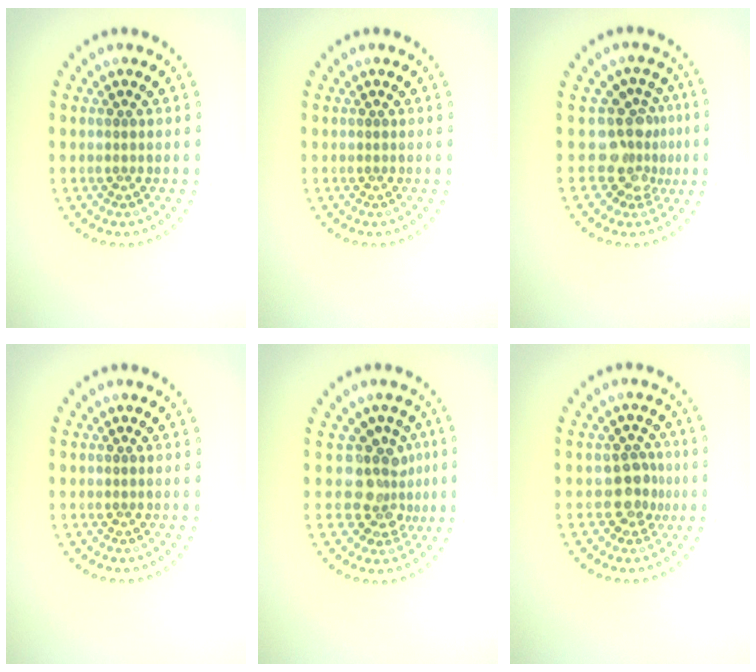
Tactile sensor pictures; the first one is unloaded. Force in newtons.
{"total": 0.0}
{"total": 3.6, "press": 2.4, "slide": 2.7}
{"total": 0.0}
{"total": 3.8, "press": 2.8, "slide": 2.5}
{"total": 2.7, "press": 2.3, "slide": 1.4}